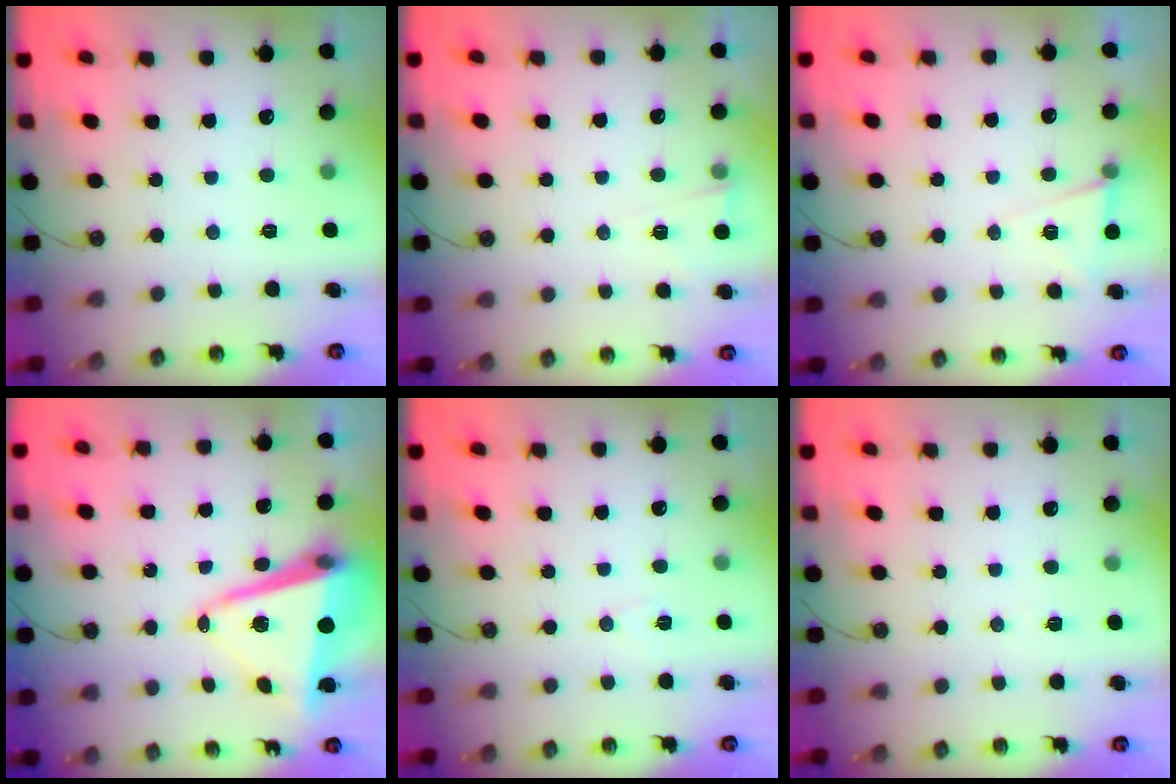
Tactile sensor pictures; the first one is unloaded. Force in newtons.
{"total": 3.0, "press": 2.8, "slide": 1.1}
{"total": 6.7, "press": 5.0, "slide": 4.5}
{"total": 13.0, "press": 12.9, "slide": 1.5}
{"total": 5.0, "press": 3.3, "slide": 3.7}
{"total": 4.3, "press": 4.2, "slide": 0.5}